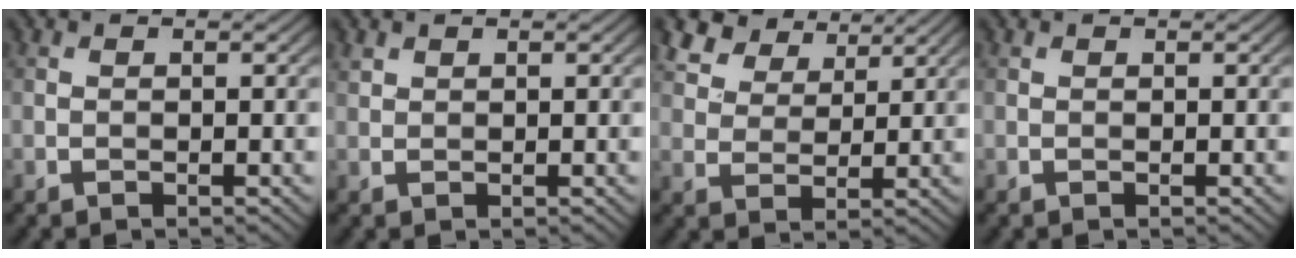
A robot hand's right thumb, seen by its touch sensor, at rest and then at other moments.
{"total": 0.8, "force": [0.6, 0.5, 0.3], "torque": [-0.008, 0.001, 0.014]}
{"total": 7.9, "force": [5.7, 4.3, 3.3], "torque": [-0.089, -0.002, 0.116]}
{"total": 0.0}